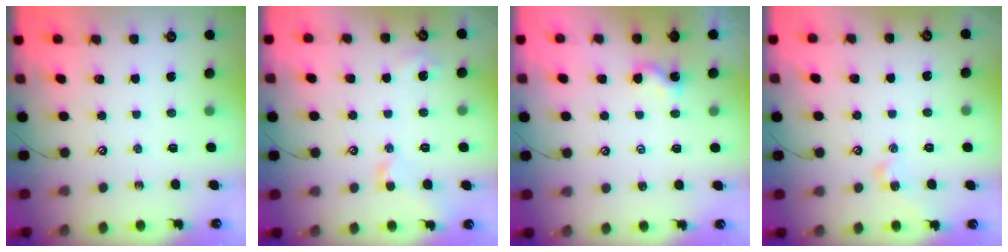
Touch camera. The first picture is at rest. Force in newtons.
{"total": 2.9, "press": 2.8, "slide": 0.7}
{"total": 0.0}
{"total": 3.0, "press": 2.9, "slide": 0.7}